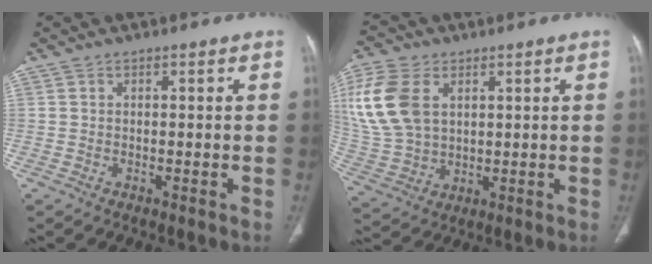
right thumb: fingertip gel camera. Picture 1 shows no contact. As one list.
[{"total": 15.7, "force": [4.7, 10.5, 10.6], "torque": [-0.235, -0.007, 0.103]}]